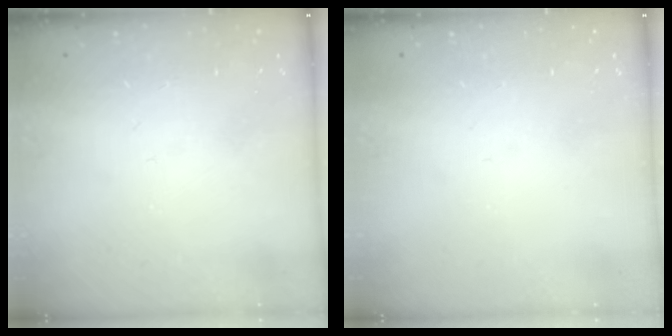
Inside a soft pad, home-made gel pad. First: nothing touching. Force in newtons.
{"total": 0.0}